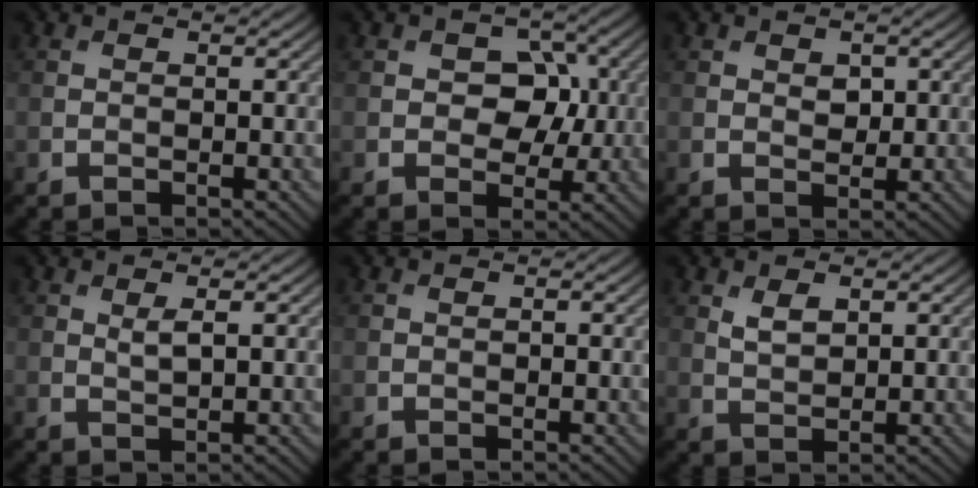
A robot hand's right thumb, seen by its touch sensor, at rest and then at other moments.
{"total": 5.4, "force": [0.4, 4.1, 3.6], "torque": [-0.047, -0.002, -0.007]}
{"total": 1.8, "force": [0.6, 1.2, 1.1], "torque": [-0.020, -0.005, 0.010]}
{"total": 1.5, "force": [0.7, 0.3, 1.3], "torque": [-0.029, -0.003, 0.015]}
{"total": 0.0}
{"total": 2.4, "force": [1.2, 1.2, 1.6], "torque": [-0.037, -0.003, 0.029]}